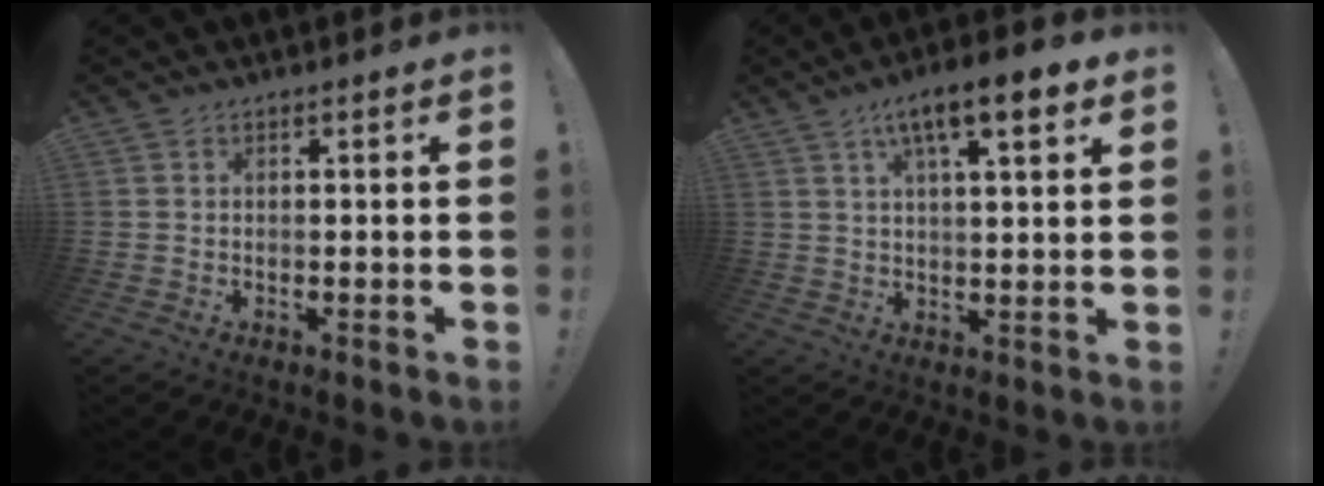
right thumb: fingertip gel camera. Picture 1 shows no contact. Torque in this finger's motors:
{"motor_torque": [0.46, 2.78, 0.66, 0.43, 0.04]}